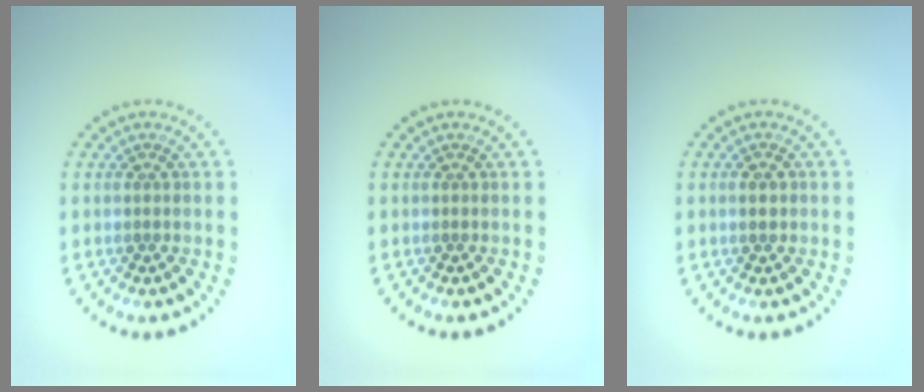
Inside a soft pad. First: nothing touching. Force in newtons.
{"total": 0.0}
{"total": 1.7, "press": 1.7, "slide": 0.1}